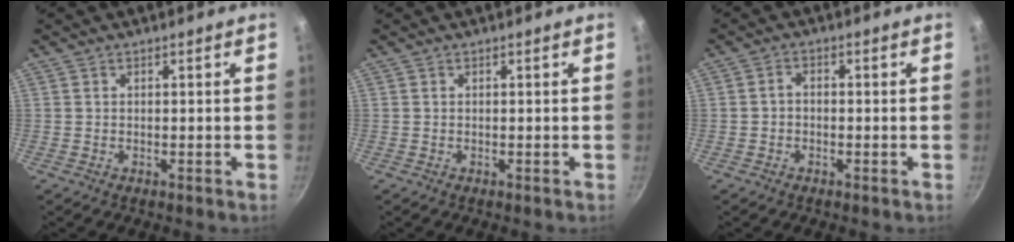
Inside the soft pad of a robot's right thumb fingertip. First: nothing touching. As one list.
[{"total": 0.0}, {"total": 1.9, "force": [-0.6, 1.4, 1.2], "torque": [-0.020, 0.013, -0.014]}]